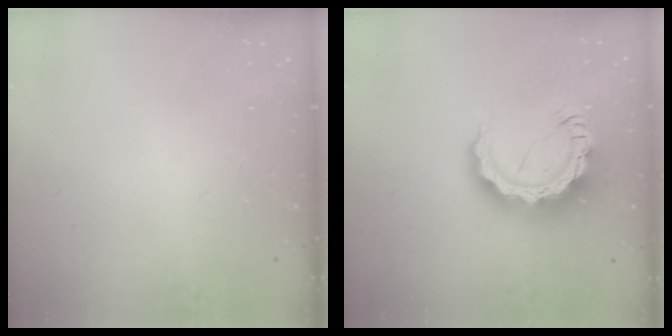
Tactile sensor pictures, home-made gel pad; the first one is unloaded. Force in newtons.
{"total": 14.2, "press": 14.1, "slide": 1.3}